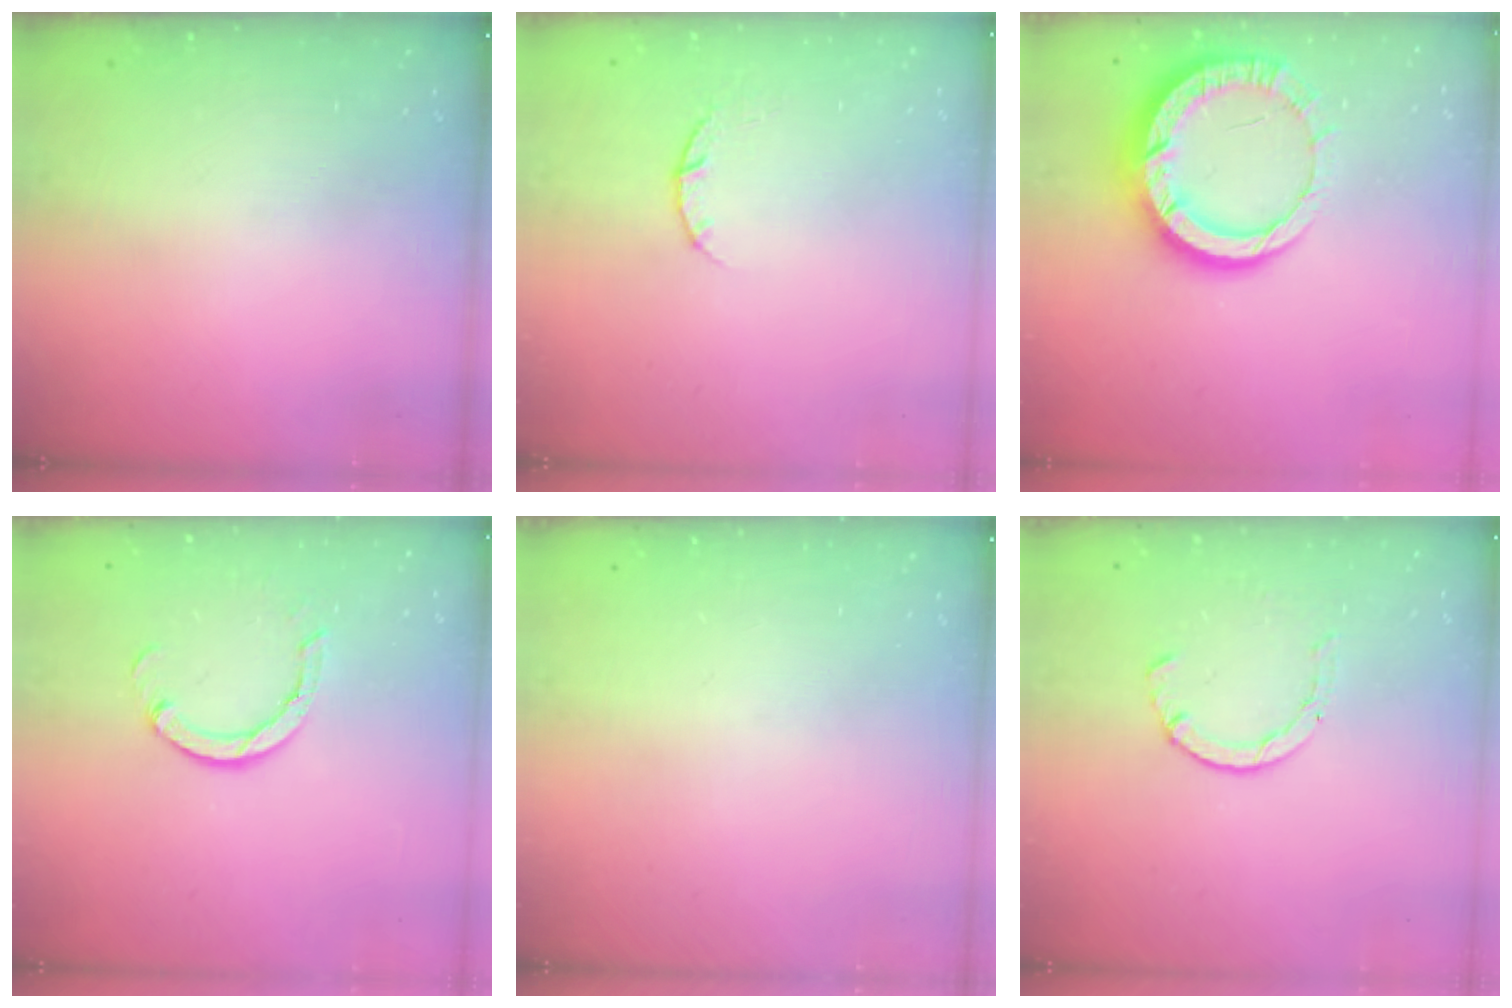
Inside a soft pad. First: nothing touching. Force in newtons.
{"total": 3.8, "press": 3.8, "slide": 0.5}
{"total": 14.0, "press": 13.9, "slide": 1.4}
{"total": 3.4, "press": 3.4, "slide": 0.2}
{"total": 0.0}
{"total": 2.1, "press": 2.1, "slide": 0.5}